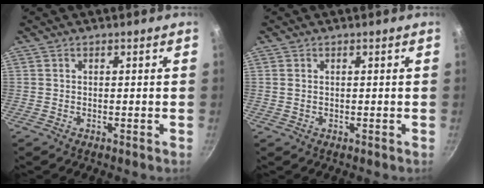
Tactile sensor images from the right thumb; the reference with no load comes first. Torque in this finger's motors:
{"motor_torque": [0.04, 0.07, -0.54, 0.15, 0.10]}